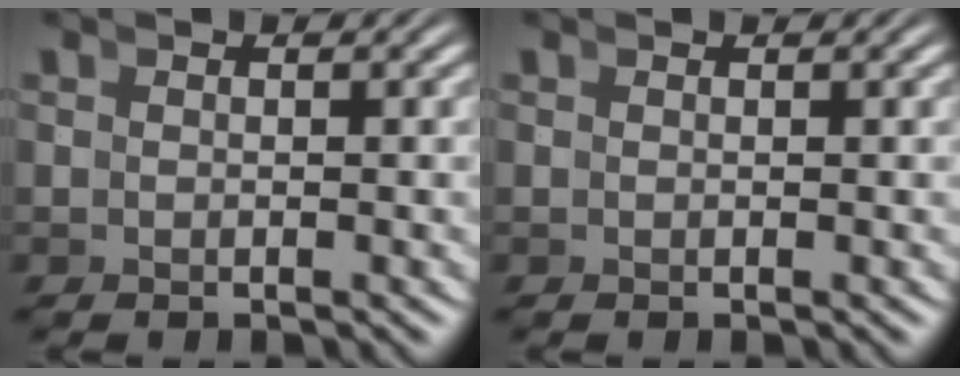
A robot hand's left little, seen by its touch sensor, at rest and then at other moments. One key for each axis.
{"total": 0.0}